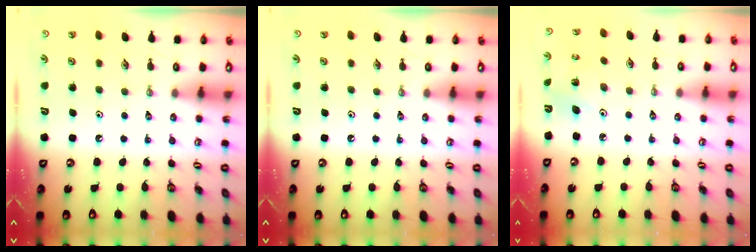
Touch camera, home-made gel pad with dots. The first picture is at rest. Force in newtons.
{"total": 0.0}
{"total": 3.9, "press": 3.9, "slide": 0.2}